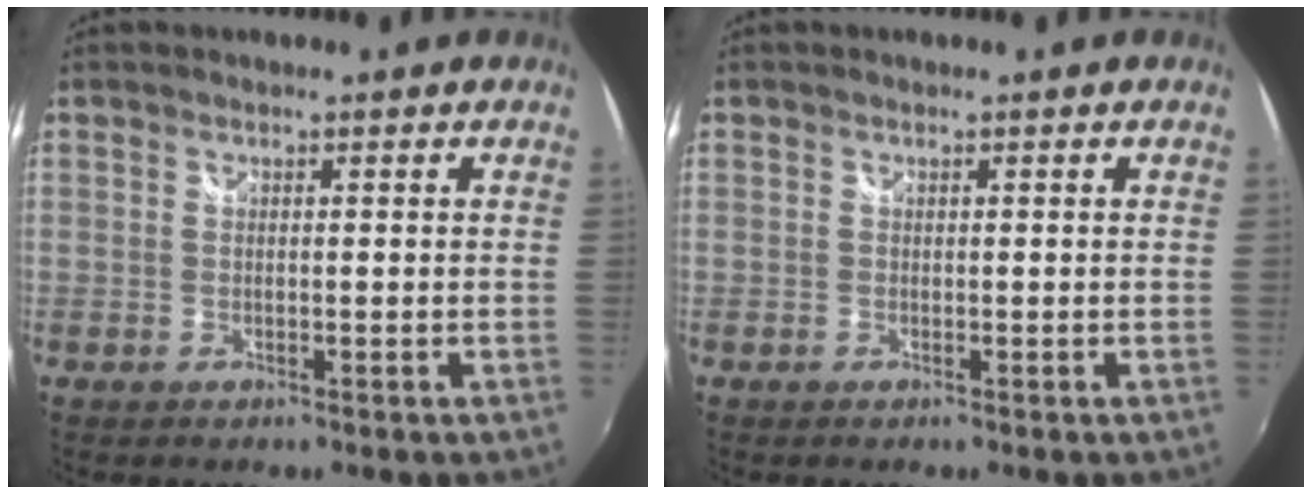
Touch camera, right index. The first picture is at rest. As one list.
[{"total": 0.0}]